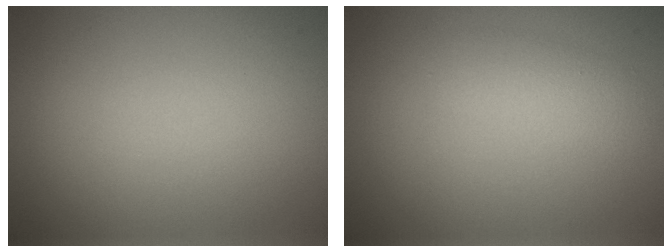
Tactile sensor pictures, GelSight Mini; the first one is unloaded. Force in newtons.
{"total": 2.2, "press": 2.2, "slide": 0.1}